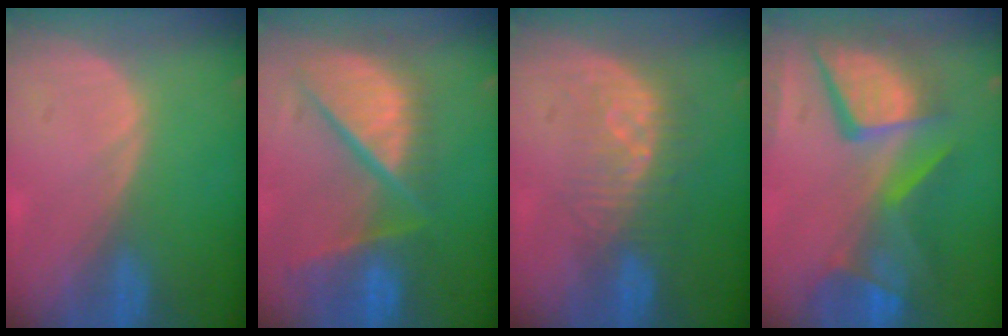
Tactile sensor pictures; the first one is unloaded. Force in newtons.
{"total": 12.0, "press": 9.8, "slide": 6.8}
{"total": 8.3, "press": 7.3, "slide": 4.0}
{"total": 12.6, "press": 10.3, "slide": 7.2}